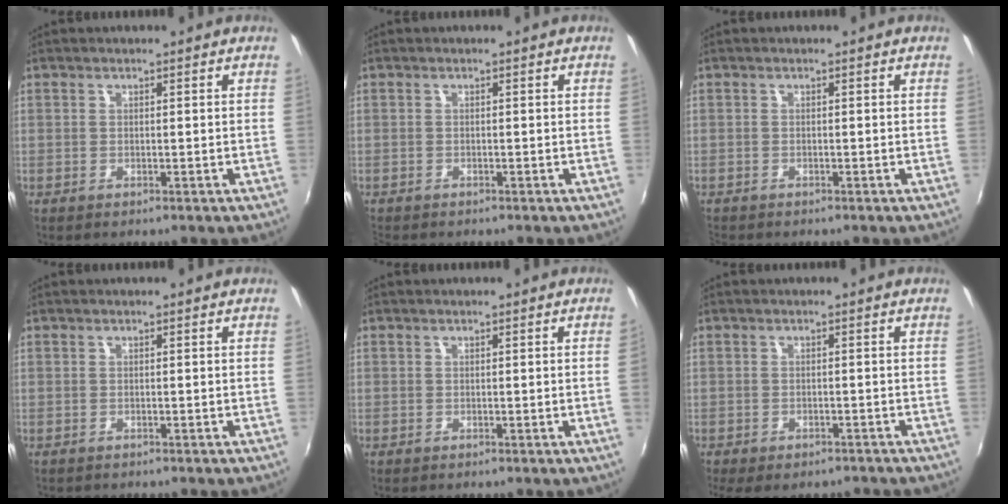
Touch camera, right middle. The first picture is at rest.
{"total": 1.5, "force": [-1.4, 0.5, 0.3], "torque": [-0.009, -0.010, -0.023]}
{"total": 1.0, "force": [-1.0, 0.3, 0.1], "torque": [-0.005, -0.006, -0.019]}
{"total": 0.6, "force": [-0.5, 0.3, 0.0], "torque": [-0.001, -0.002, -0.009]}
{"total": 0.5, "force": [0.0, -0.3, 0.4], "torque": [-0.003, -0.002, 0.000]}
{"total": 7.9, "force": [-6.2, 3.0, 3.9], "torque": [-0.086, -0.029, -0.086]}